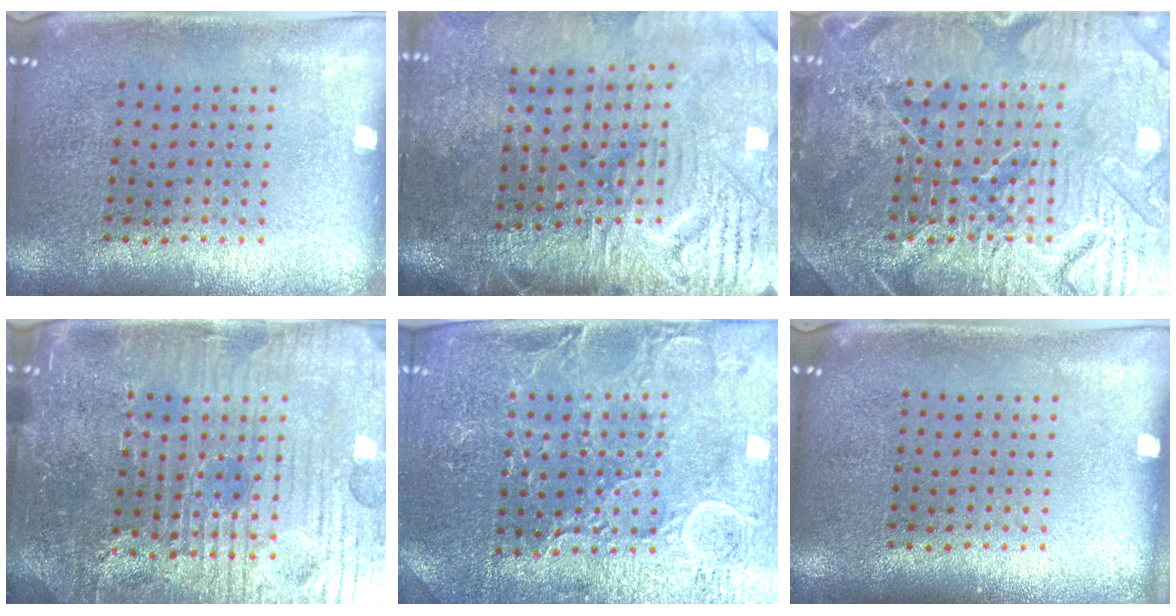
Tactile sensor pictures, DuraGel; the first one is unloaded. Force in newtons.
{"total": 4.8, "press": 4.1, "slide": 2.6}
{"total": 6.4, "press": 6.3, "slide": 0.7}
{"total": 6.0, "press": 5.6, "slide": 2.1}
{"total": 3.8, "press": 3.7, "slide": 0.9}
{"total": 0.0}